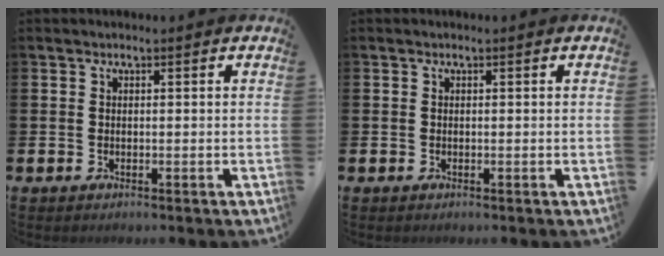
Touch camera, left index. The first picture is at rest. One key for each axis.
{"total": 0.0}